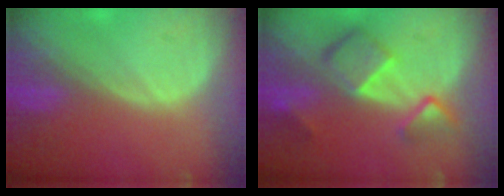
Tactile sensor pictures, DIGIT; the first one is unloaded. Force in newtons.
{"total": 7.9, "press": 6.8, "slide": 3.9}